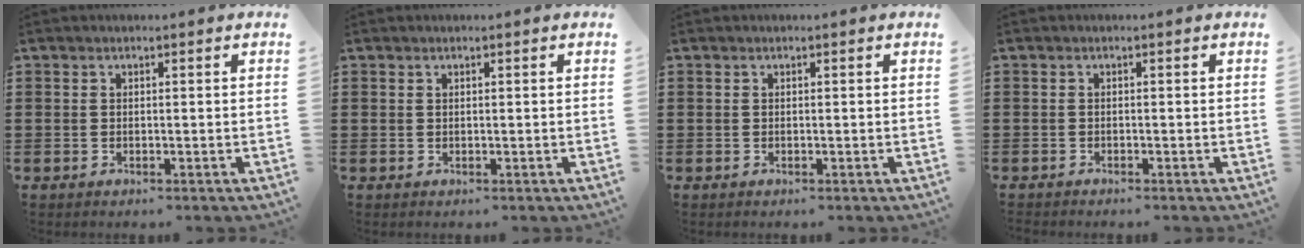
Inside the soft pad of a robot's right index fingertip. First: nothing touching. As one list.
[{"total": 0.0}, {"total": 0.0}, {"total": 0.8, "force": [-0.8, -0.1, 0.0], "torque": [0.000, -0.004, -0.017]}]